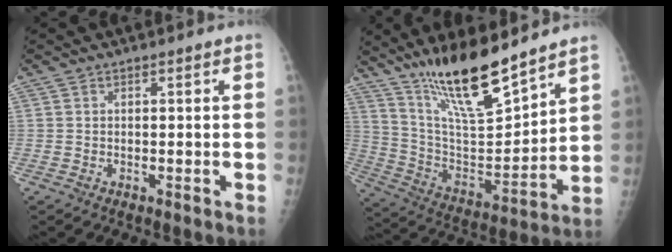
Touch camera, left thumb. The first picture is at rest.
{"total": 18.0, "force": [13.9, 3.4, 11.0], "torque": [-0.161, -0.085, 0.260]}